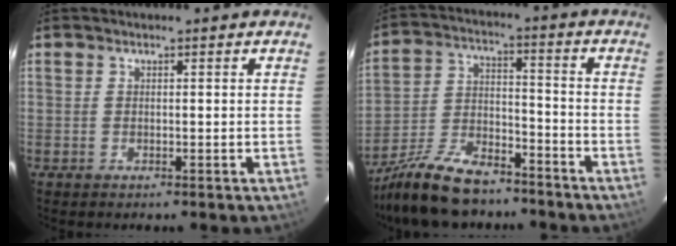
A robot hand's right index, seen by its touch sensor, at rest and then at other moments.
{"total": 17.3, "force": [-13.5, 6.6, 8.5], "torque": [-0.180, -0.008, -0.233]}